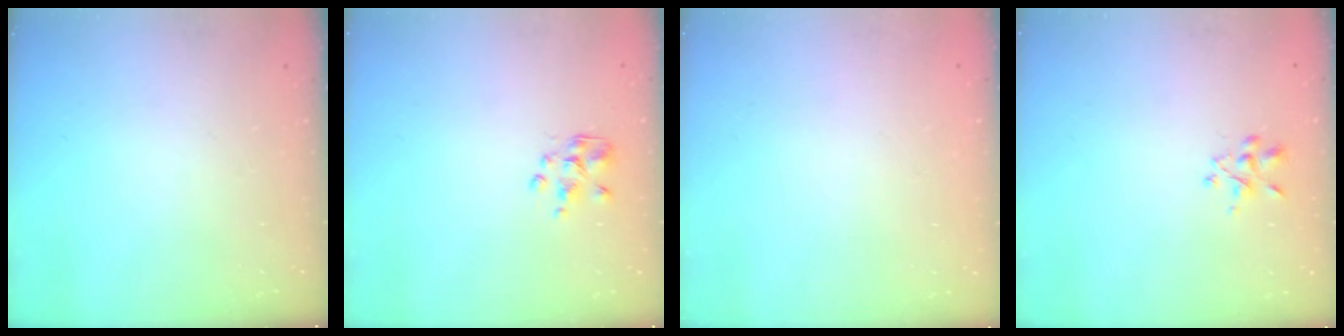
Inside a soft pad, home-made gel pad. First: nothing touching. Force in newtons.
{"total": 2.3, "press": 2.2, "slide": 0.7}
{"total": 1.9, "press": 1.9, "slide": 0.2}
{"total": 2.4, "press": 2.2, "slide": 0.9}